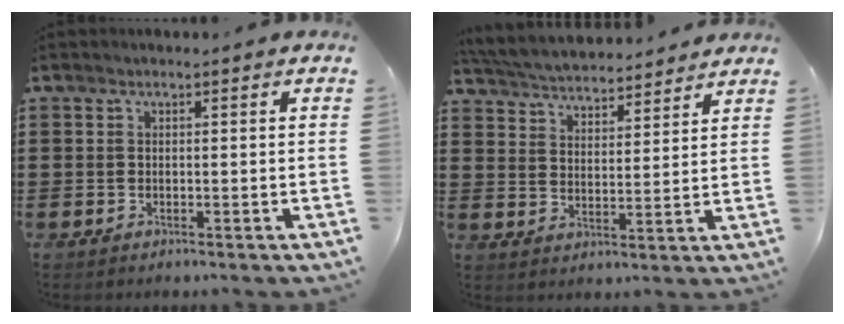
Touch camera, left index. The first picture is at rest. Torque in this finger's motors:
{"motor_torque": [0.23, -0.22, 0.41, 0.21]}